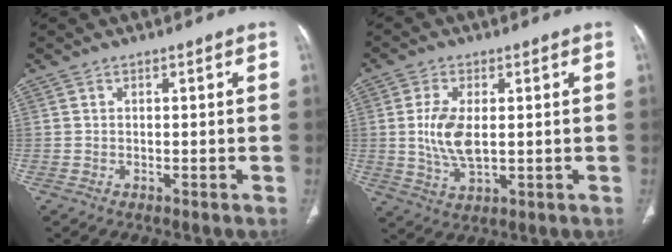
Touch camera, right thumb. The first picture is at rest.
{"total": 8.1, "force": [0.6, 4.0, 7.0], "torque": [-0.149, -0.010, 0.017]}